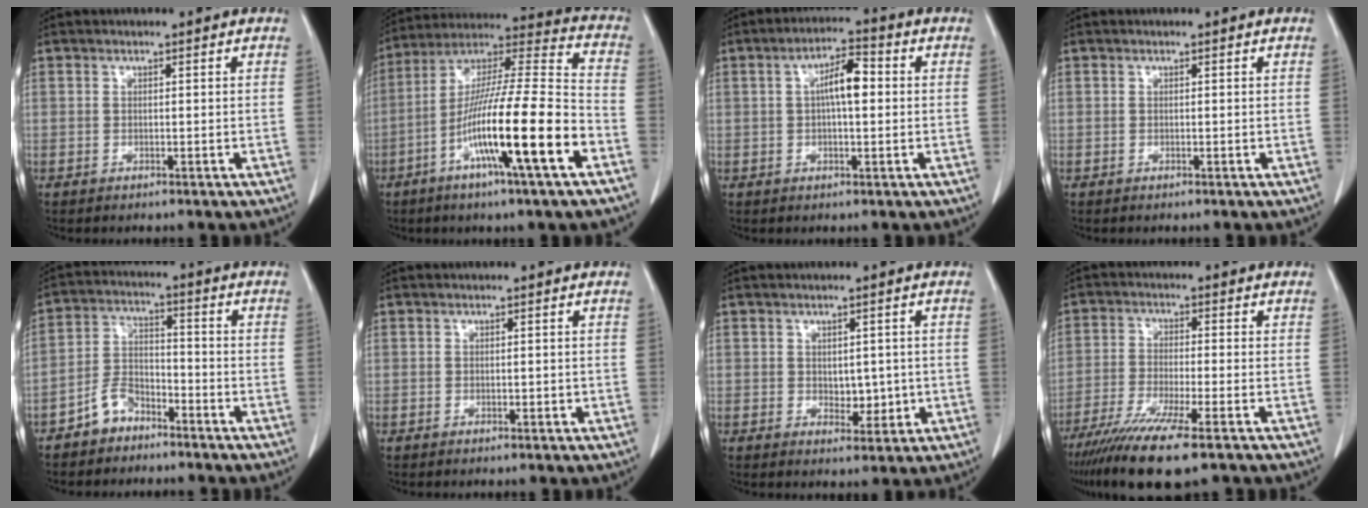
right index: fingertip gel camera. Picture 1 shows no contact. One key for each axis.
{"total": 20.0, "fx": -7.8, "fy": 0.4, "fz": 18.4, "tx": -0.333, "ty": -0.016, "tz": -0.142}
{"total": 5.9, "fx": 0.6, "fy": 1.6, "fz": 5.7, "tx": -0.104, "ty": 0.016, "tz": 0.008}
{"total": 0.0}
{"total": 5.9, "fx": -4.2, "fy": 3.4, "fz": 2.2, "tx": -0.049, "ty": 0.011, "tz": -0.081}
{"total": 0.8, "fx": -0.2, "fy": 0.3, "fz": 0.7, "tx": -0.013, "ty": -0.001, "tz": -0.001}
{"total": 3.6, "fx": -0.2, "fy": 2.3, "fz": 2.8, "tx": -0.033, "ty": -0.002, "tz": 0.006}
{"total": 12.0, "fx": -8.3, "fy": 0.7, "fz": 8.7, "tx": -0.156, "ty": -0.032, "tz": -0.140}